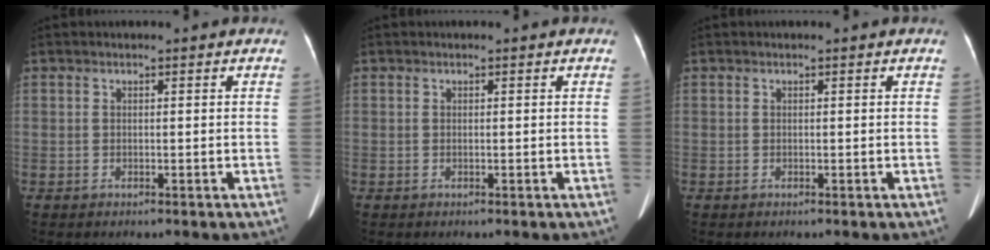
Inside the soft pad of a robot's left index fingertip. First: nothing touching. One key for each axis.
{"total": 0.0}
{"total": 0.0}